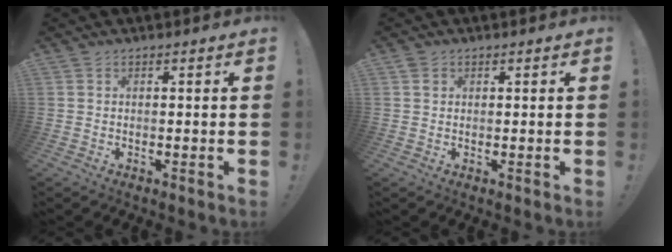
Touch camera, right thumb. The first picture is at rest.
{"total": 1.2, "force": [0.6, 1.0, 0.3], "torque": [-0.002, 0.001, 0.010]}